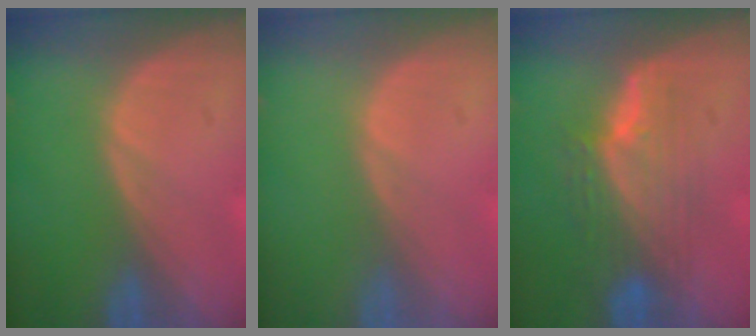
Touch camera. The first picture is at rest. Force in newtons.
{"total": 0.0}
{"total": 7.5, "press": 7.1, "slide": 2.6}